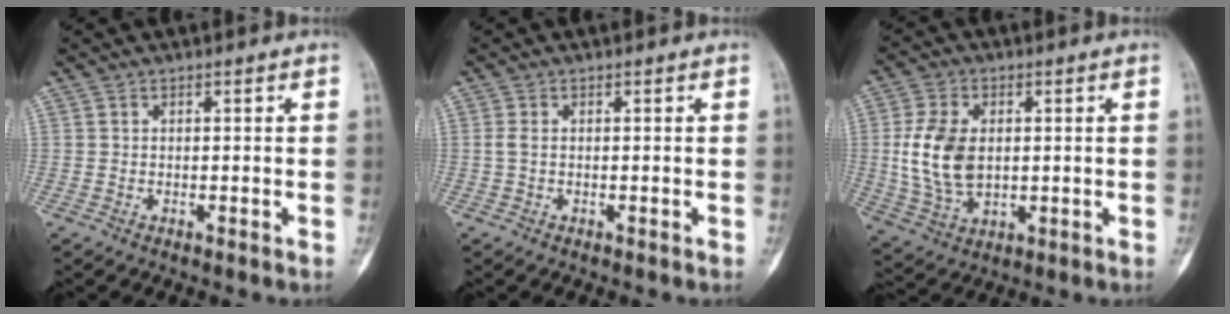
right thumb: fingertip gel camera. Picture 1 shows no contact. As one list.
[{"total": 1.1, "force": [0.0, 0.5, 1.0], "torque": [-0.026, -0.002, -0.001]}, {"total": 11.7, "force": [0.8, 7.6, 8.8], "torque": [-0.170, -0.005, 0.026]}]